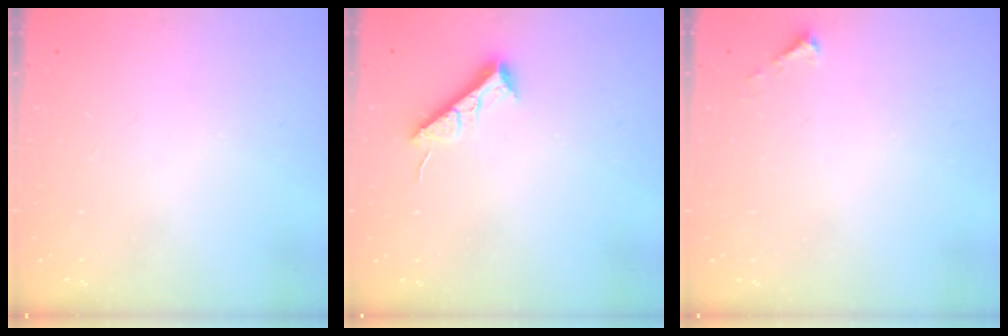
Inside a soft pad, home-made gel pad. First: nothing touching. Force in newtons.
{"total": 7.3, "press": 7.3, "slide": 0.6}
{"total": 2.1, "press": 2.1, "slide": 0.2}